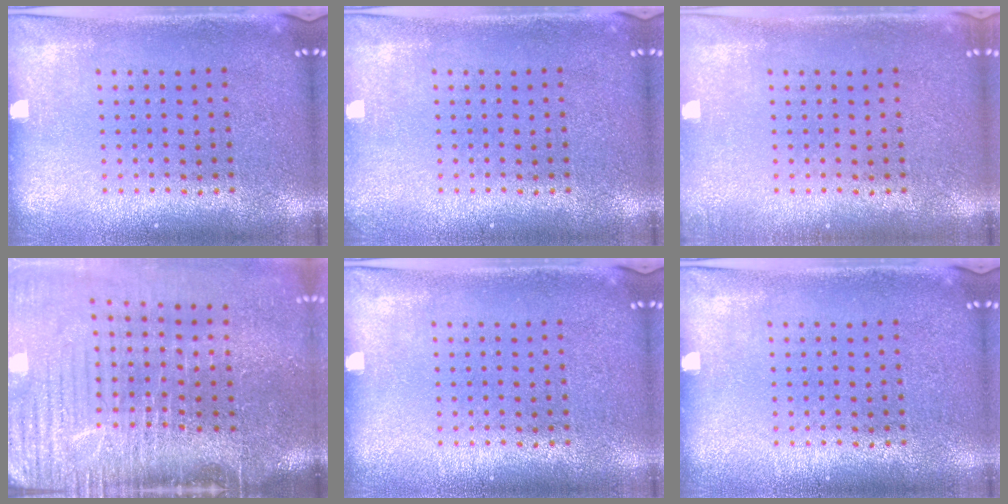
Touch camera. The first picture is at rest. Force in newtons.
{"total": 0.7, "press": 0.7, "slide": 0.0}
{"total": 0.7, "press": 0.7, "slide": 0.2}
{"total": 5.1, "press": 4.2, "slide": 2.9}
{"total": 0.0}
{"total": 0.0}